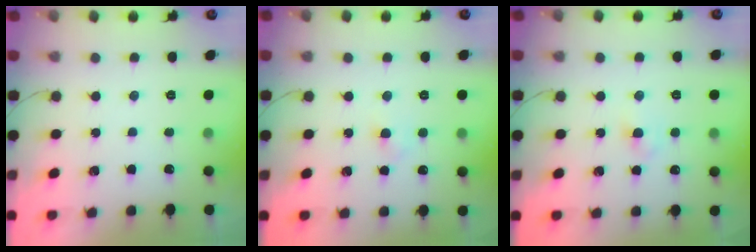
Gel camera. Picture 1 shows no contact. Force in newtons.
{"total": 3.1, "press": 2.9, "slide": 1.0}
{"total": 3.0, "press": 2.9, "slide": 0.9}